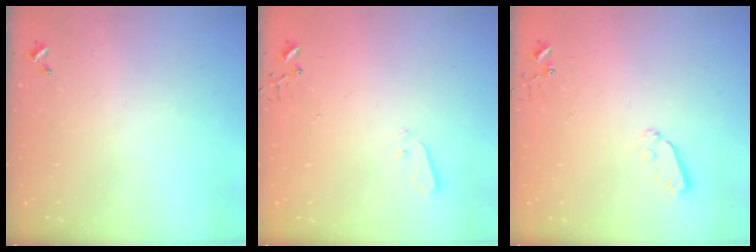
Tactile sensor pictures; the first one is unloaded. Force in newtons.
{"total": 3.0, "press": 3.0, "slide": 0.3}
{"total": 3.7, "press": 3.6, "slide": 0.5}